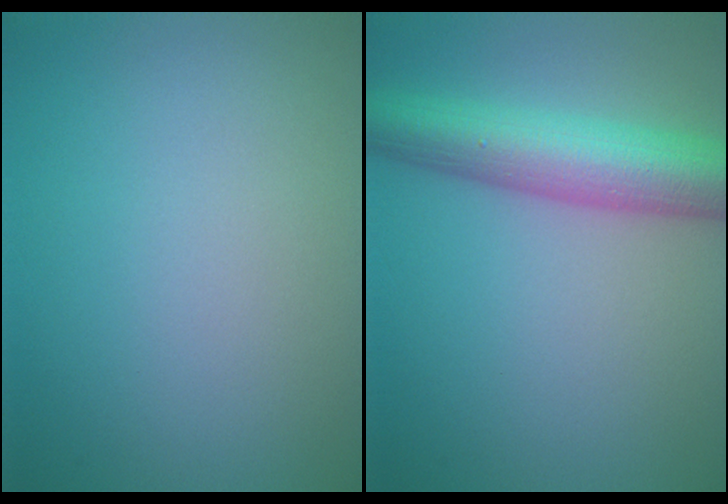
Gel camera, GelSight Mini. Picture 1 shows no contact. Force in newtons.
{"total": 7.5, "press": 7.5, "slide": 0.2}